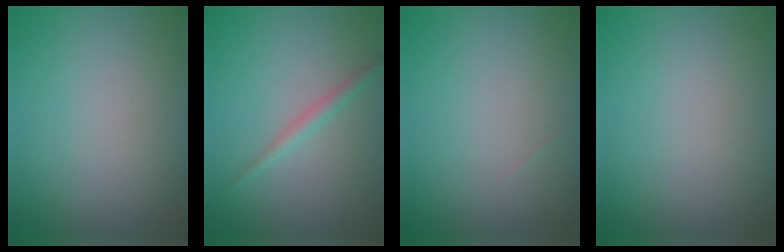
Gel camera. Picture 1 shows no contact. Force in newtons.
{"total": 1.3, "press": 1.3, "slide": 0.0}
{"total": 0.0}
{"total": 0.0}